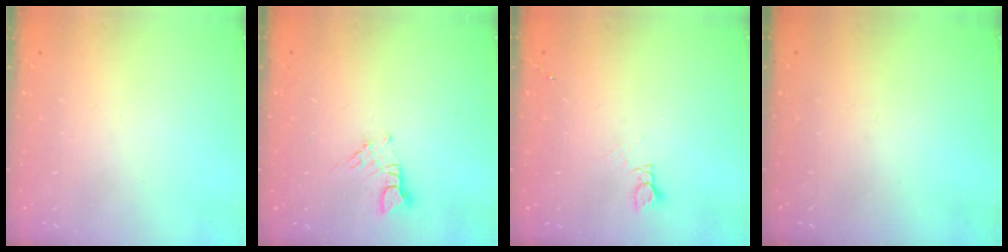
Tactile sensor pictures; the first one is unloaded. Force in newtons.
{"total": 2.5, "press": 2.5, "slide": 0.3}
{"total": 3.0, "press": 3.0, "slide": 0.4}
{"total": 0.0}